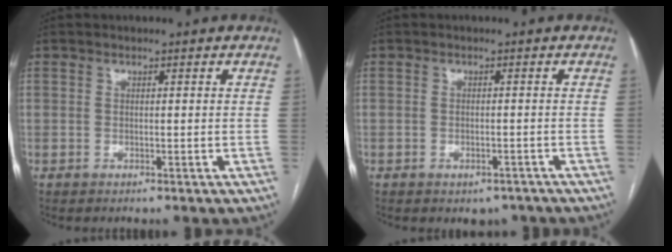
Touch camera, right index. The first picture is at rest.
{"total": 2.9, "force": [-2.1, 1.7, 0.8], "torque": [-0.001, 0.004, -0.021]}